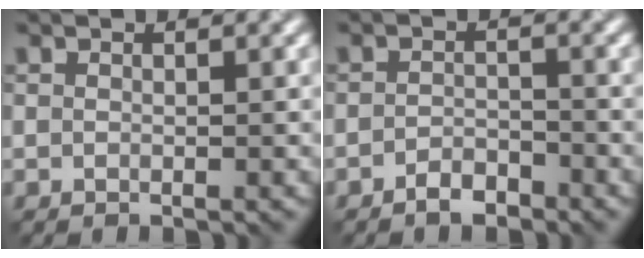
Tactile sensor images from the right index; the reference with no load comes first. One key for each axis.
{"total": 1.9, "fx": -1.5, "fy": 0.9, "fz": 0.9, "tx": -0.012, "ty": 0.005, "tz": -0.032}